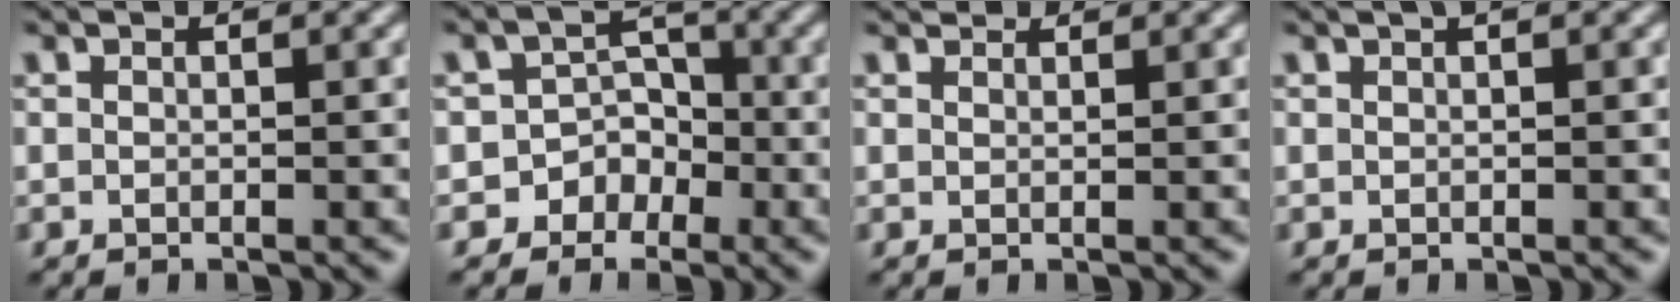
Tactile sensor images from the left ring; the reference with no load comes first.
{"total": 4.9, "force": [-2.7, 4.1, 0.4], "torque": [0.041, 0.010, -0.057]}
{"total": 2.2, "force": [2.0, 0.6, 0.7], "torque": [-0.017, -0.006, 0.024]}
{"total": 1.0, "force": [0.6, 0.2, 0.8], "torque": [-0.012, 0.006, 0.006]}